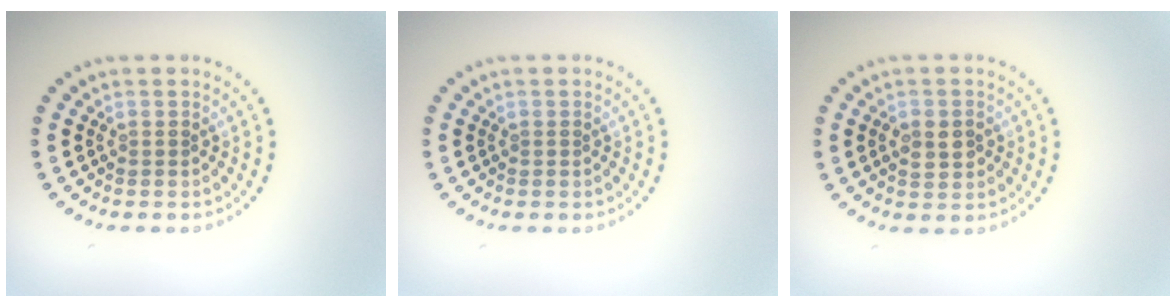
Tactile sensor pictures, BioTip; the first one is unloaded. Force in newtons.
{"total": 0.0}
{"total": 2.2, "press": 2.2, "slide": 0.1}